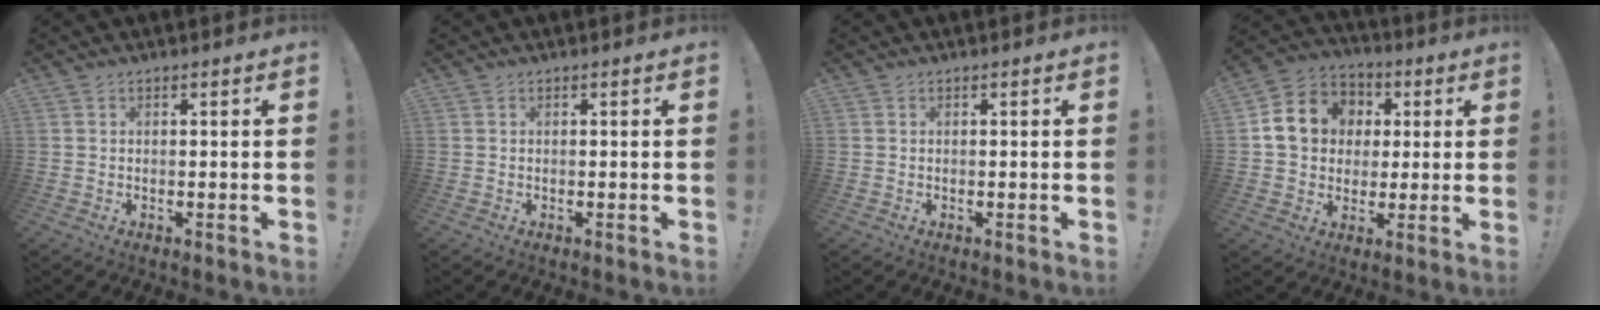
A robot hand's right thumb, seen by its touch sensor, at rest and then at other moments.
{"total": 0.0}
{"total": 0.0}
{"total": 13.9, "force": [2.5, 12.1, 6.3], "torque": [-0.081, 0.004, 0.057]}